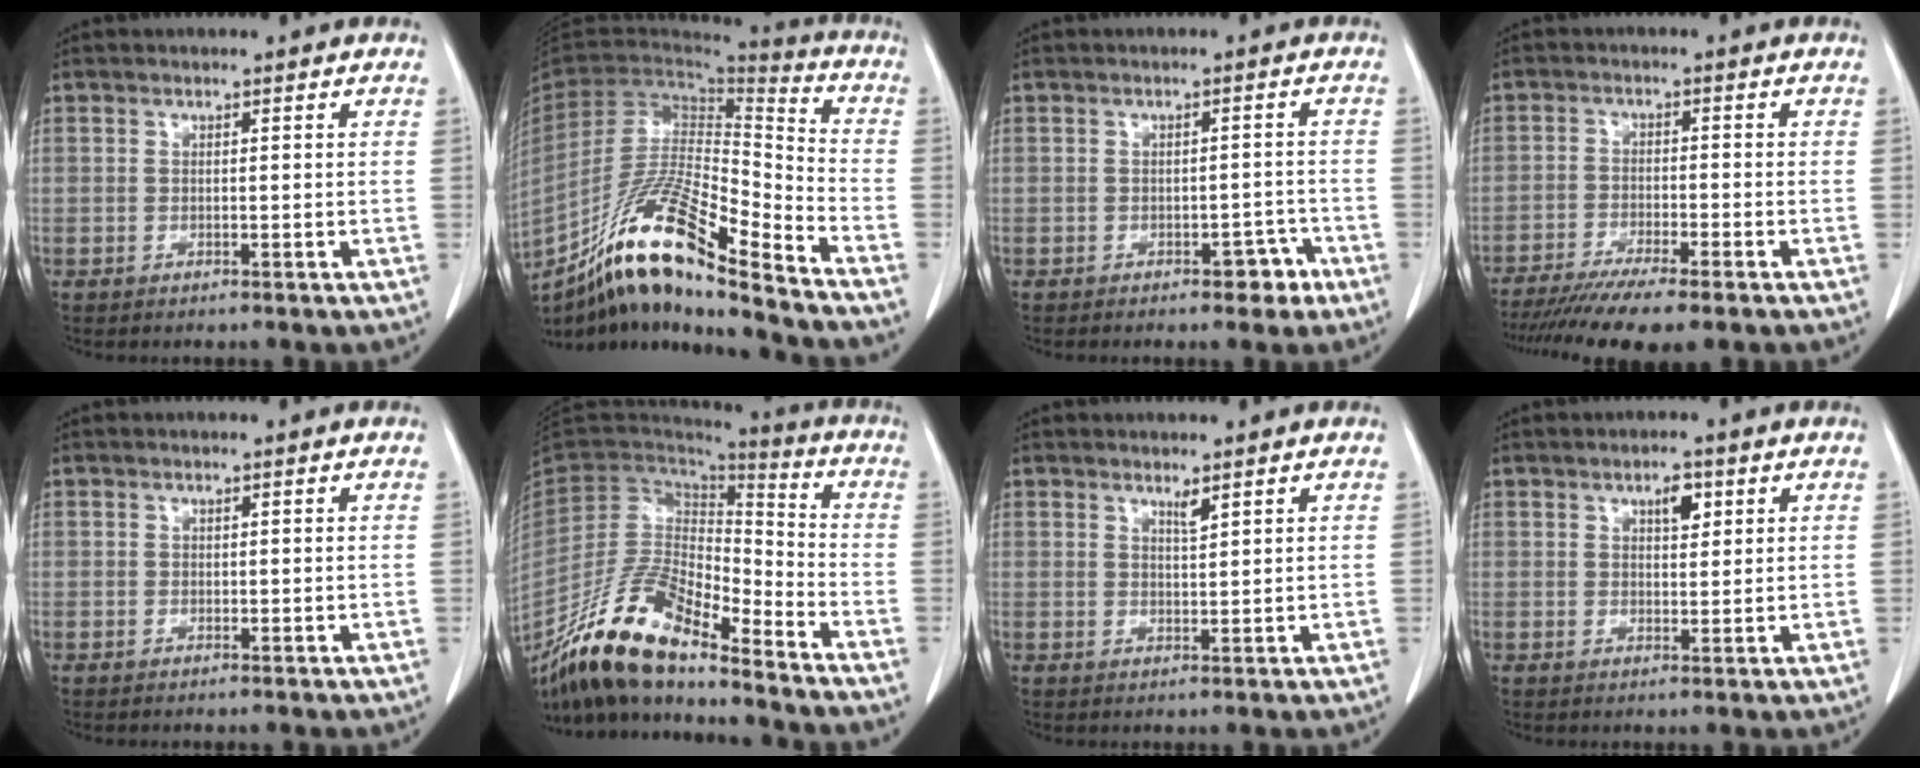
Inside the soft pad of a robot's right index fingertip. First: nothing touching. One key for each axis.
{"total": 21.0, "fx": -15.4, "fy": 1.9, "fz": 14.2, "tx": -0.271, "ty": -0.020, "tz": -0.281}
{"total": 3.4, "fx": -2.2, "fy": 1.5, "fz": 2.0, "tx": -0.017, "ty": 0.007, "tz": -0.027}
{"total": 11.4, "fx": -9.2, "fy": 0.6, "fz": 6.7, "tx": -0.101, "ty": -0.021, "tz": -0.145}
{"total": 0.0}
{"total": 20.6, "fx": -16.2, "fy": 4.8, "fz": 11.8, "tx": -0.246, "ty": -0.014, "tz": -0.302}
{"total": 1.5, "fx": 1.1, "fy": 0.0, "fz": 0.9, "tx": -0.017, "ty": -0.006, "tz": 0.022}
{"total": 3.0, "fx": 1.5, "fy": 1.3, "fz": 2.3, "tx": -0.035, "ty": -0.001, "tz": 0.024}